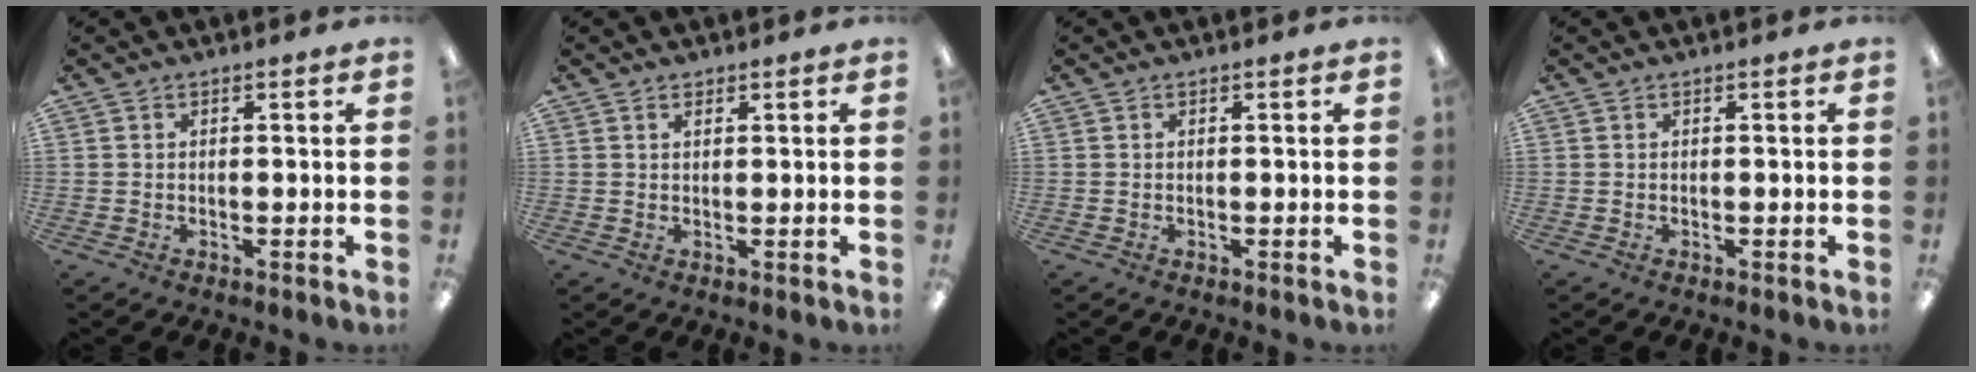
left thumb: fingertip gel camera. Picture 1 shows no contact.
{"total": 0.8, "force": [0.6, 0.3, 0.4], "torque": [-0.001, -0.005, 0.009]}
{"total": 0.0}
{"total": 0.0}